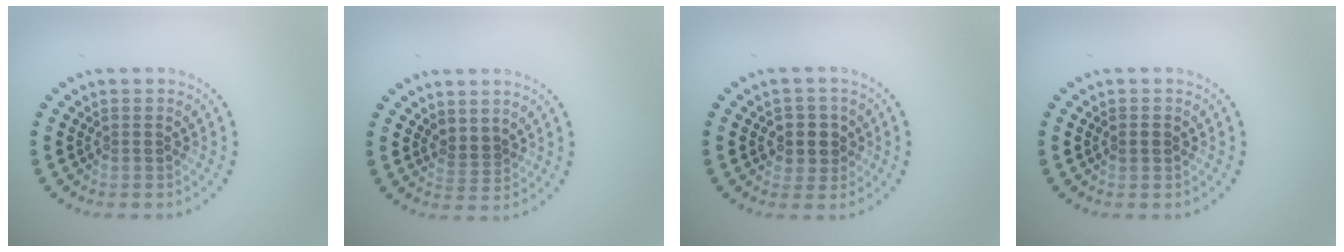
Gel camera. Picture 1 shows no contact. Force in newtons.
{"total": 1.3, "press": 1.0, "slide": 0.8}
{"total": 2.6, "press": 2.5, "slide": 0.8}
{"total": 1.1, "press": 1.1, "slide": 0.1}